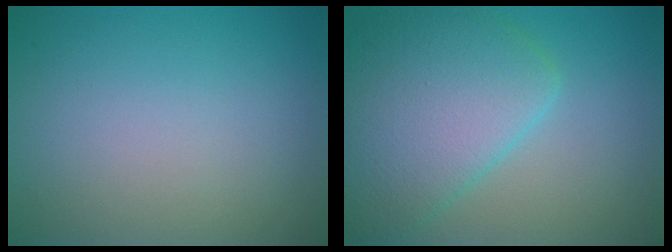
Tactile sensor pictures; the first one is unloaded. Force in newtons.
{"total": 7.3, "press": 7.3, "slide": 0.3}